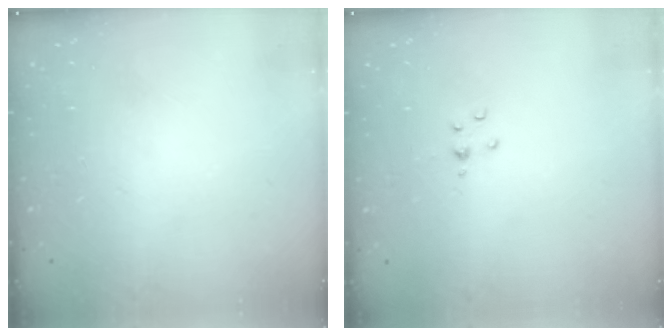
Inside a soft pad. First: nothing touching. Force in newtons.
{"total": 3.0, "press": 3.0, "slide": 0.5}